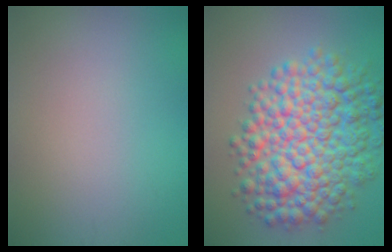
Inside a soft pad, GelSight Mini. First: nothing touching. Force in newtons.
{"total": 10.2, "press": 10.2, "slide": 0.1}